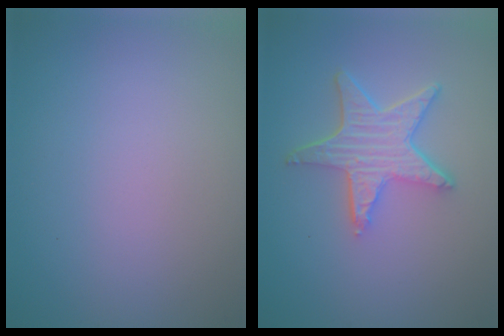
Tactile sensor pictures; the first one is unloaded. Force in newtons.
{"total": 5.1, "press": 4.1, "slide": 3.1}